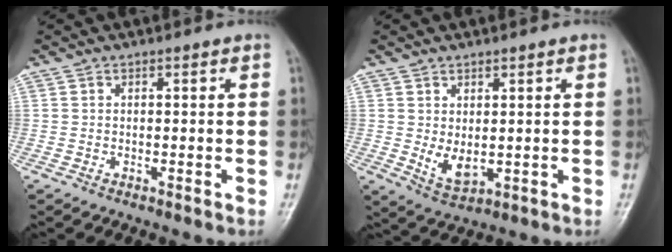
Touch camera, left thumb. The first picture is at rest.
{"total": 5.4, "force": [0.7, 2.9, 4.5], "torque": [-0.070, -0.012, 0.026]}